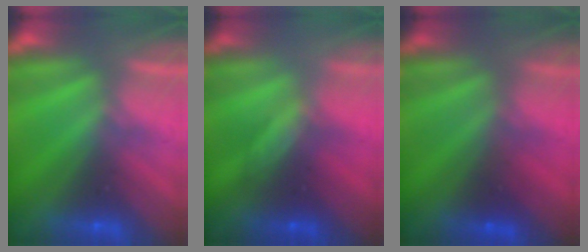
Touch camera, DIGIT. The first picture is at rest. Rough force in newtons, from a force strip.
{"total": 1.6}
{"total": 1.7}